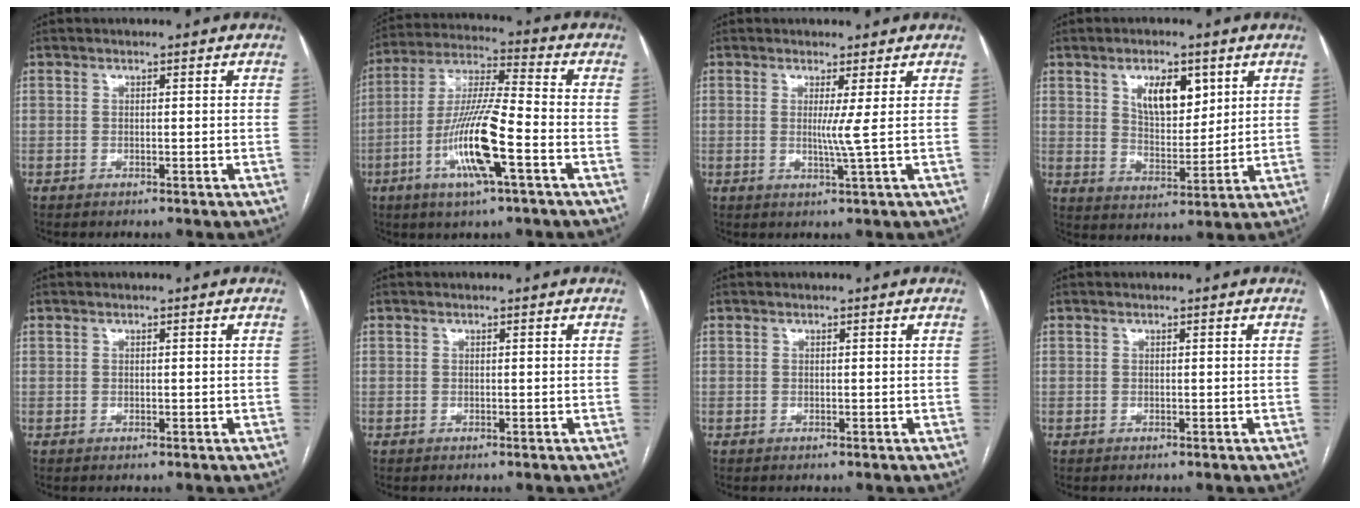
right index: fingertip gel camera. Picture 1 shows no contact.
{"total": 13.9, "force": [-4.8, 1.1, 13.0], "torque": [-0.260, -0.006, -0.092]}
{"total": 2.5, "force": [0.4, -1.1, 2.2], "torque": [-0.041, -0.009, 0.009]}
{"total": 8.1, "force": [3.8, 3.9, 6.1], "torque": [-0.100, 0.001, 0.070]}
{"total": 0.0}
{"total": 0.0}
{"total": 0.0}
{"total": 0.0}